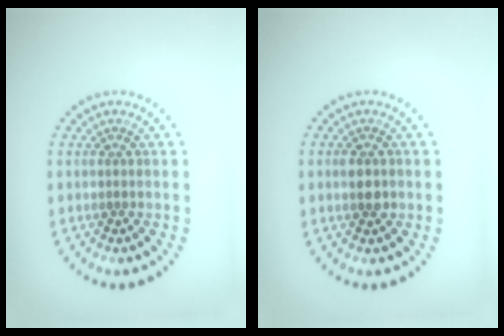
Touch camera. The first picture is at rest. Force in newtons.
{"total": 2.2, "press": 2.2, "slide": 0.1}